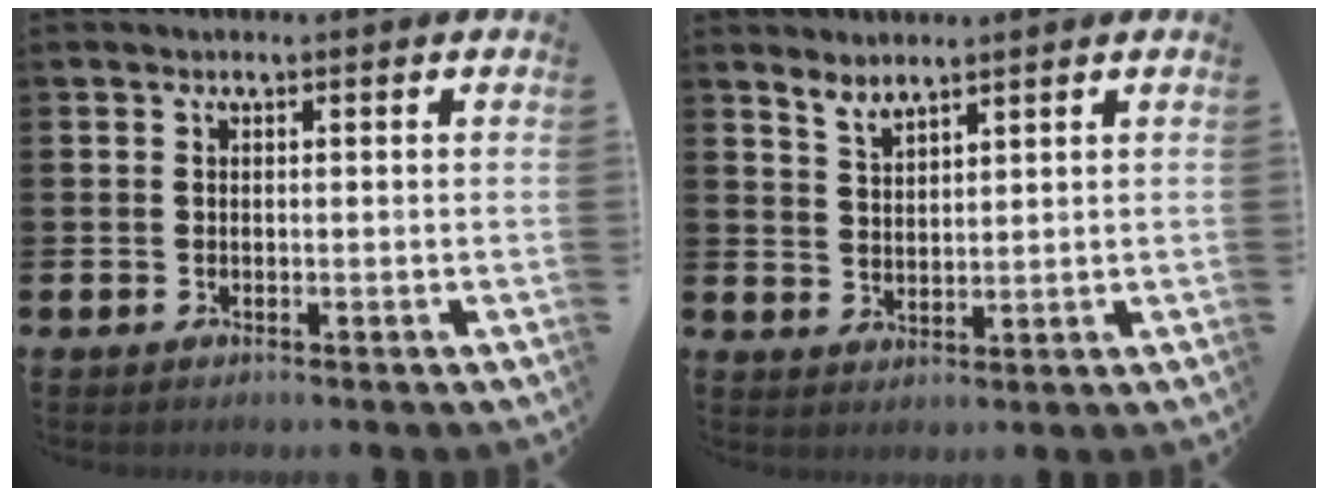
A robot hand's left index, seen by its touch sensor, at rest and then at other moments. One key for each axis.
{"total": 3.1, "fx": 3.1, "fy": 0.3, "fz": 0.4, "tx": -0.016, "ty": -0.015, "tz": 0.057}